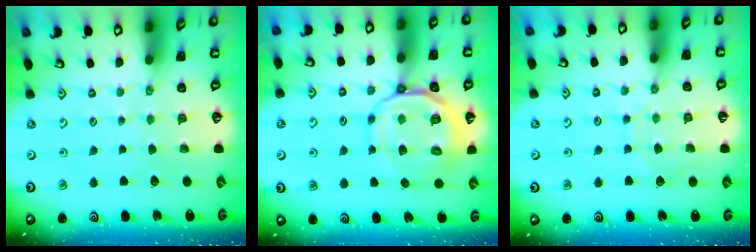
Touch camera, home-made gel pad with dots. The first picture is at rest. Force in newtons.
{"total": 12.5, "press": 12.3, "slide": 1.9}
{"total": 6.8, "press": 6.8, "slide": 0.1}